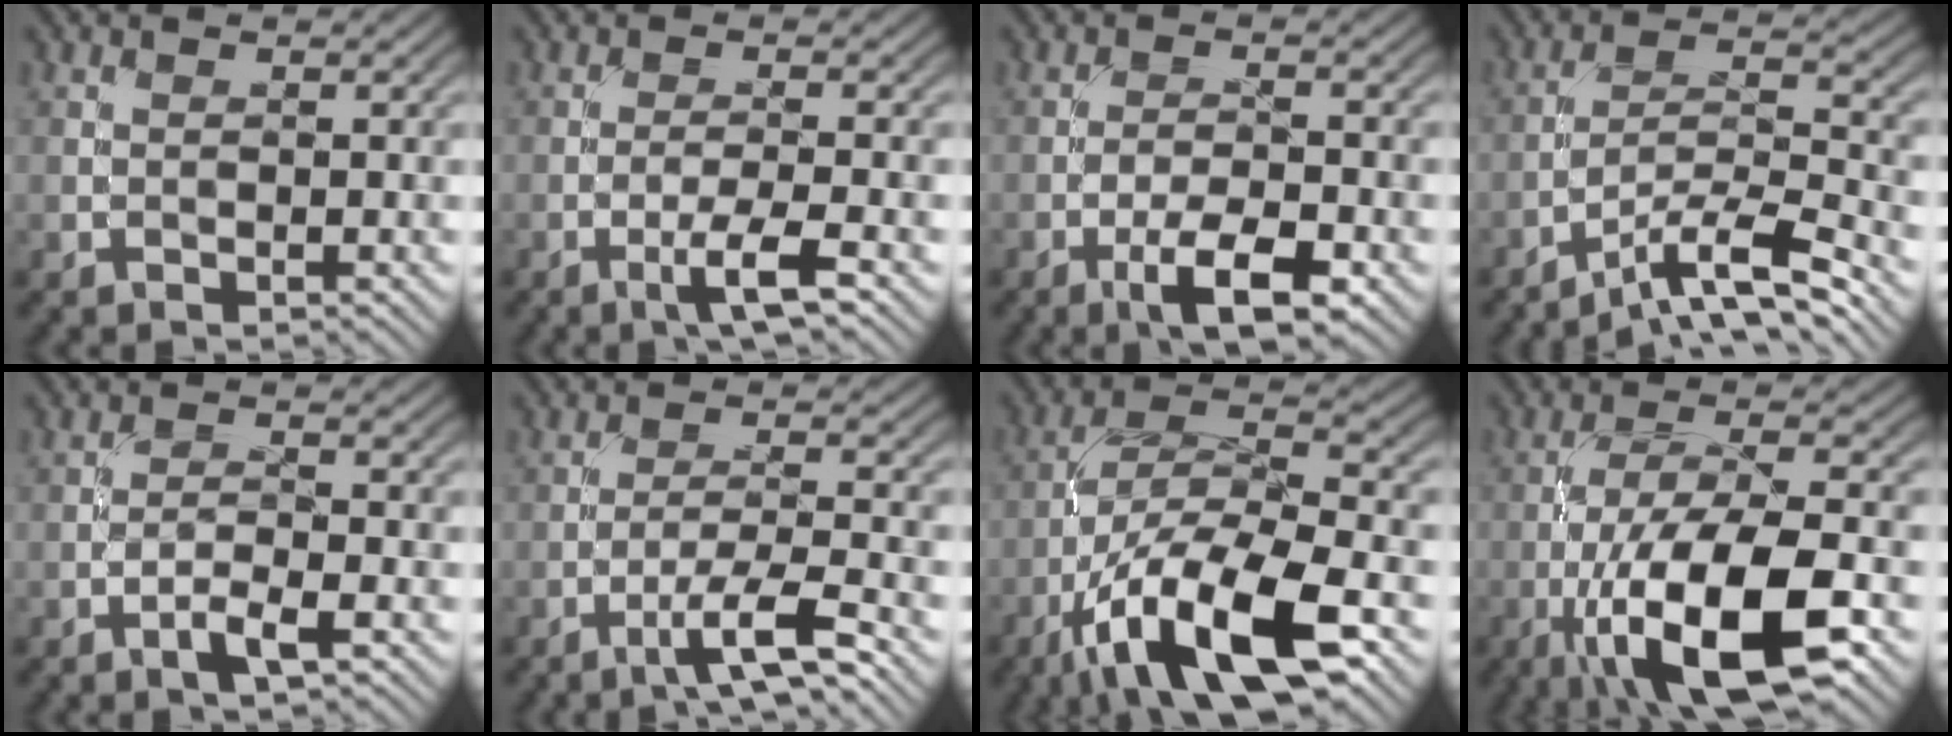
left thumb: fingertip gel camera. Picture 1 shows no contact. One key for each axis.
{"total": 3.8, "fx": -2.0, "fy": 0.3, "fz": 3.2, "tx": -0.059, "ty": 0.006, "tz": -0.043}
{"total": 6.2, "fx": -3.4, "fy": 1.8, "fz": 4.8, "tx": -0.087, "ty": 0.004, "tz": -0.059}
{"total": 9.3, "fx": -7.0, "fy": 1.5, "fz": 5.9, "tx": -0.093, "ty": 0.014, "tz": -0.129}
{"total": 2.7, "fx": -1.6, "fy": 0.5, "fz": 2.2, "tx": -0.049, "ty": 0.004, "tz": -0.036}
{"total": 6.1, "fx": -3.9, "fy": 0.6, "fz": 4.7, "tx": -0.082, "ty": 0.009, "tz": -0.073}
{"total": 15.2, "fx": -7.8, "fy": 5.0, "fz": 12.1, "tx": -0.225, "ty": -0.006, "tz": -0.148}
{"total": 13.7, "fx": -6.0, "fy": 4.2, "fz": 11.6, "tx": -0.216, "ty": -0.002, "tz": -0.113}